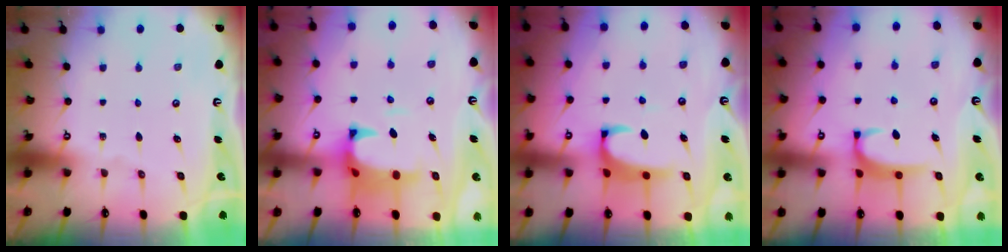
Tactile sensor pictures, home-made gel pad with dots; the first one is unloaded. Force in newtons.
{"total": 2.6, "press": 2.4, "slide": 1.1}
{"total": 2.2, "press": 2.0, "slide": 0.9}
{"total": 2.7, "press": 2.6, "slide": 0.4}